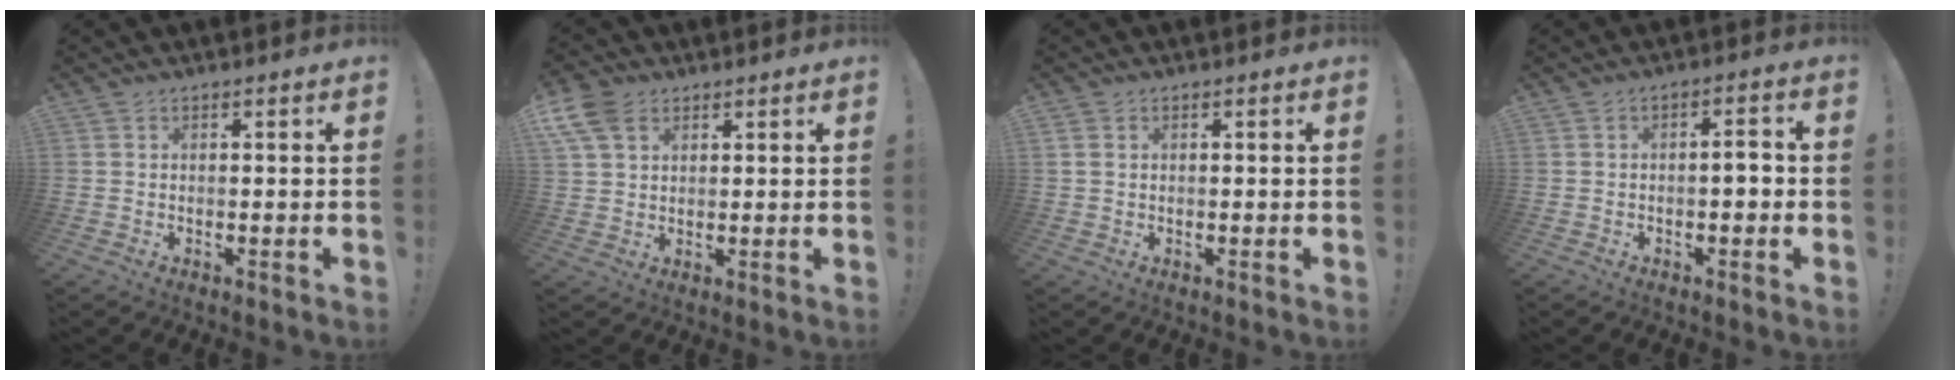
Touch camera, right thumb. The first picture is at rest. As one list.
[{"total": 8.9, "force": [4.4, 5.8, 5.0], "torque": [-0.097, -0.008, 0.089]}, {"total": 1.2, "force": [0.6, 0.8, 0.7], "torque": [-0.018, 0.004, 0.013]}, {"total": 3.4, "force": [-1.1, 1.0, 3.1], "torque": [-0.051, 0.007, -0.022]}]